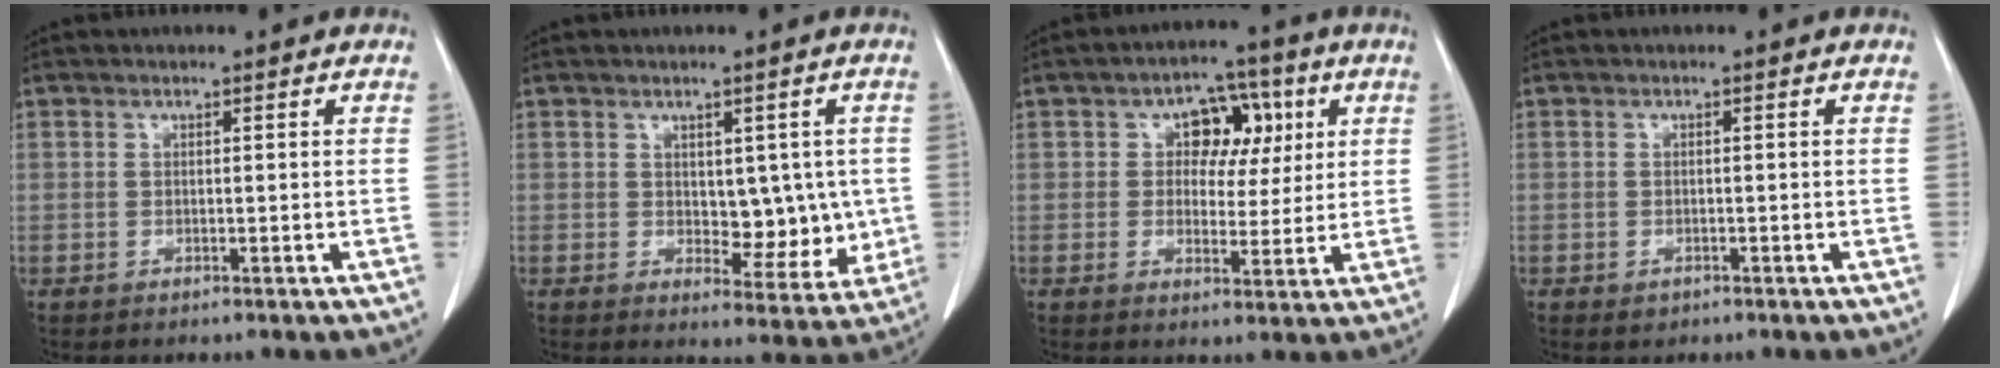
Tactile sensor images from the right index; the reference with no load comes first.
{"total": 6.8, "force": [0.3, 4.0, 5.5], "torque": [-0.054, 0.001, 0.019]}
{"total": 7.2, "force": [2.1, 4.9, 4.9], "torque": [-0.056, 0.022, 0.030]}
{"total": 1.1, "force": [-0.6, 0.7, 0.6], "torque": [-0.010, 0.000, -0.003]}